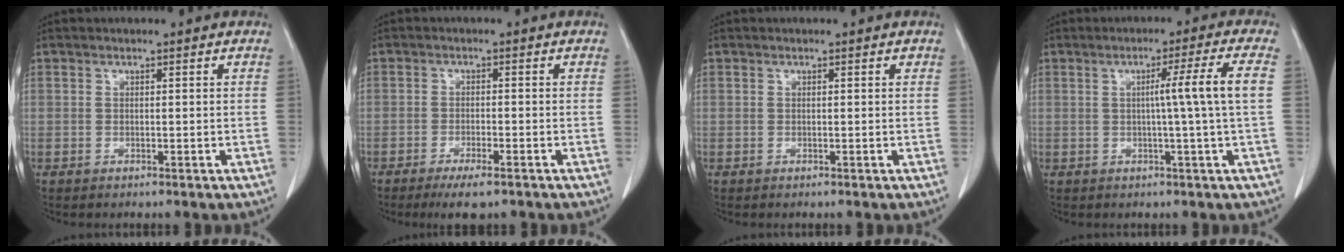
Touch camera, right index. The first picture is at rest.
{"total": 4.7, "force": [-3.2, 0.9, 3.3], "torque": [-0.057, -0.008, -0.046]}
{"total": 0.0}
{"total": 6.5, "force": [0.3, -2.0, 6.2], "torque": [-0.094, 0.004, 0.007]}